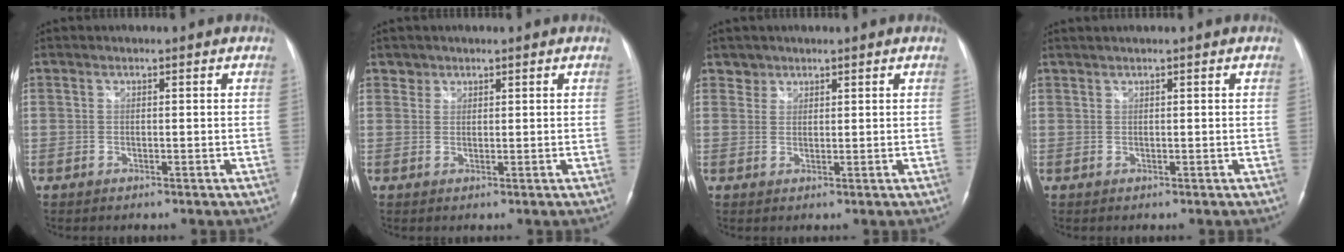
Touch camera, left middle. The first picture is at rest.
{"total": 1.3, "force": [1.0, 0.8, -0.3], "torque": [0.014, 0.006, 0.012]}
{"total": 1.8, "force": [1.4, 1.0, -0.4], "torque": [0.017, 0.008, 0.018]}
{"total": 1.4, "force": [1.1, -0.1, 0.8], "torque": [-0.016, 0.014, 0.025]}